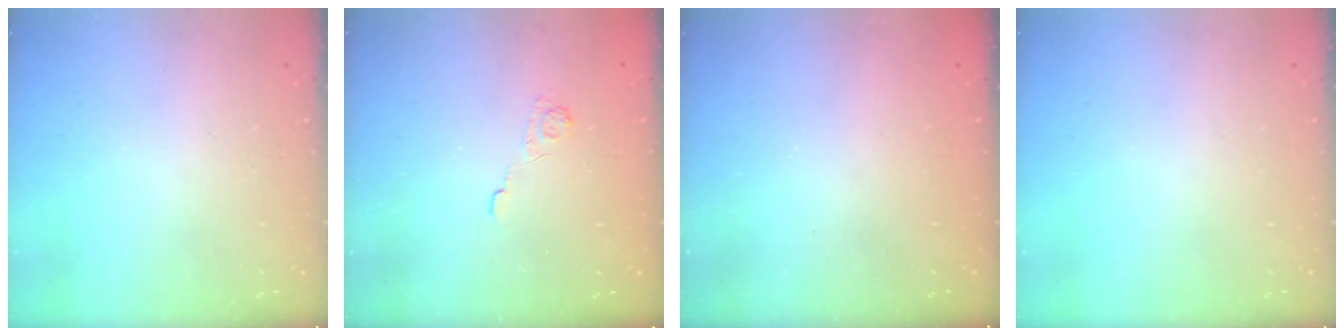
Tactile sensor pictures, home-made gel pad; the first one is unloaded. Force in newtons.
{"total": 3.8, "press": 3.5, "slide": 1.5}
{"total": 2.3, "press": 2.1, "slide": 1.0}
{"total": 0.0}